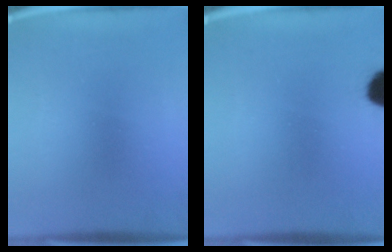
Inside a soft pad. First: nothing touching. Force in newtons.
{"total": 8.0}